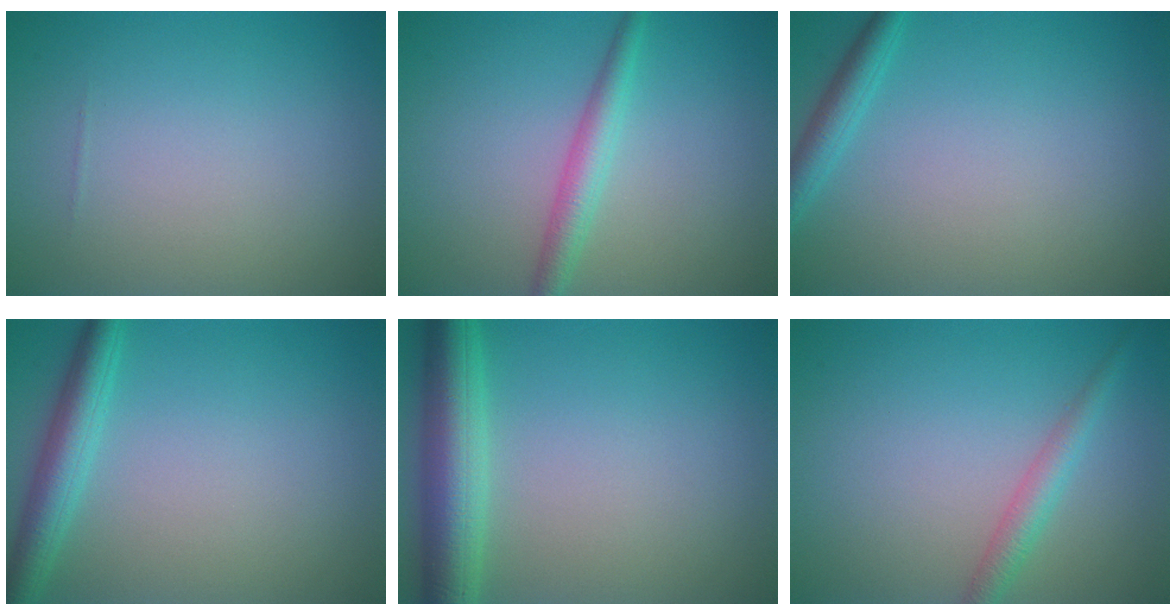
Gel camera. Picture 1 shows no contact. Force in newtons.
{"total": 2.6, "press": 2.6, "slide": 0.0}
{"total": 2.1, "press": 2.0, "slide": 0.2}
{"total": 3.6, "press": 3.6, "slide": 0.1}
{"total": 5.9, "press": 5.9, "slide": 0.2}
{"total": 2.2, "press": 2.2, "slide": 0.1}